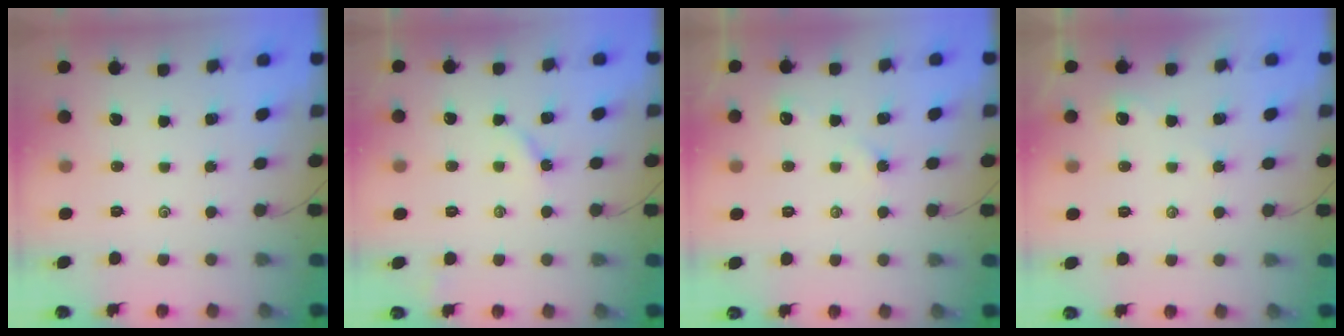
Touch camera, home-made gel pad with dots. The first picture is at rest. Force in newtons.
{"total": 2.5, "press": 2.4, "slide": 0.5}
{"total": 3.0, "press": 2.9, "slide": 0.4}
{"total": 2.0, "press": 2.0, "slide": 0.3}